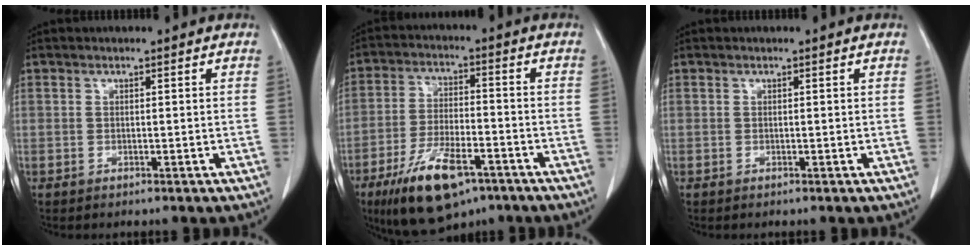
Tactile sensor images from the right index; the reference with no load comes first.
{"total": 13.3, "force": [-8.0, 4.8, 9.5], "torque": [-0.184, -0.011, -0.130]}
{"total": 0.0}